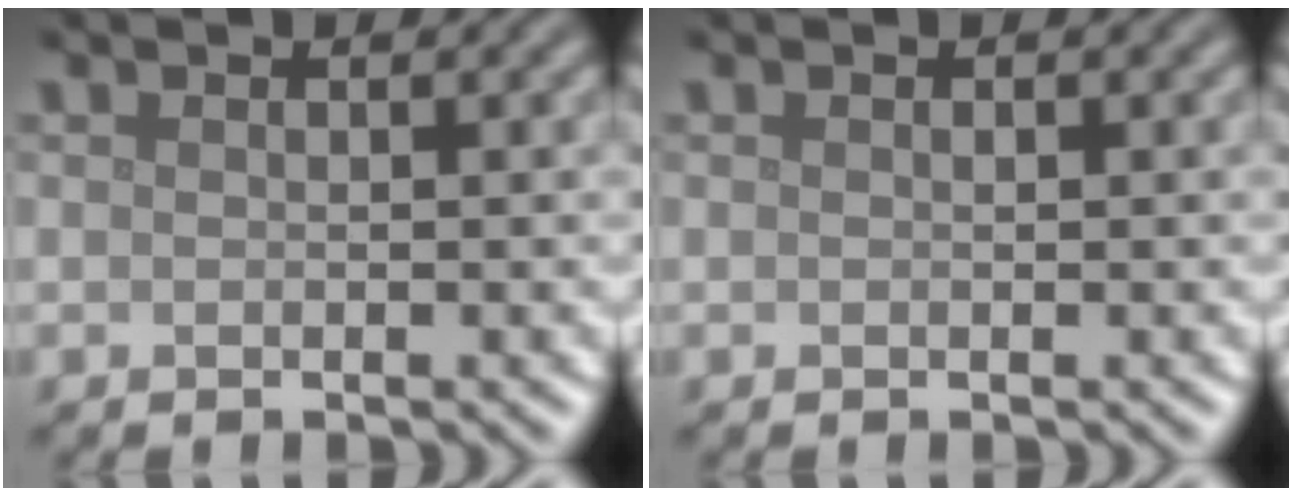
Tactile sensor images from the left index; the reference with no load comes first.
{"total": 0.0}